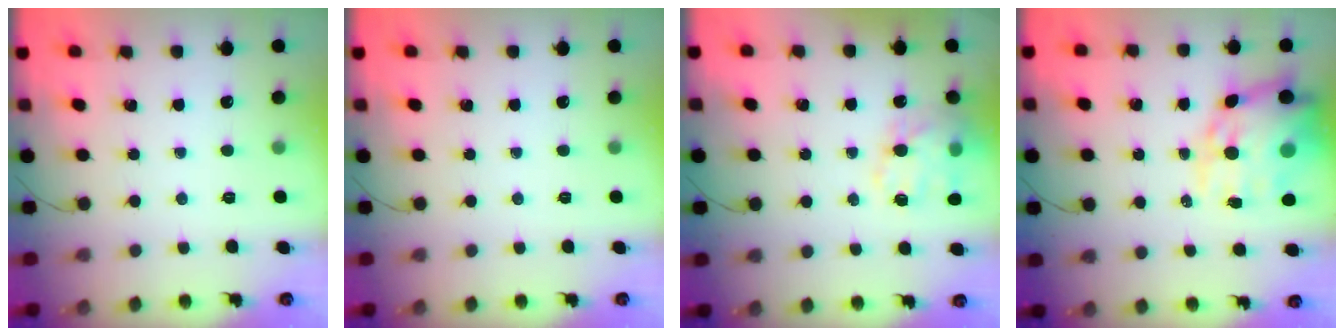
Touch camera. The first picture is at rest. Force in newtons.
{"total": 0.0}
{"total": 17.1, "press": 16.8, "slide": 2.9}
{"total": 19.4, "press": 18.8, "slide": 4.8}